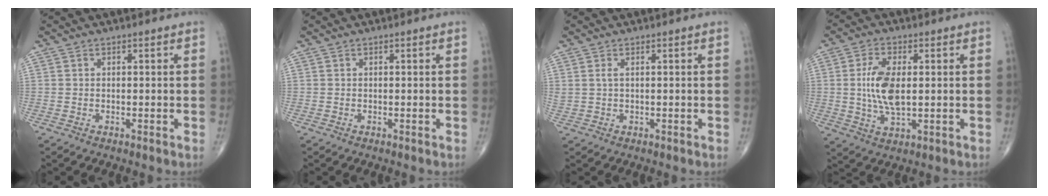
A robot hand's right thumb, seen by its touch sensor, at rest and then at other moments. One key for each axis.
{"total": 0.0}
{"total": 1.5, "fx": 0.5, "fy": 0.5, "fz": 1.3, "tx": -0.034, "ty": 0.007, "tz": 0.017}
{"total": 9.0, "fx": 0.6, "fy": 4.3, "fz": 7.9, "tx": -0.162, "ty": -0.006, "tz": 0.014}